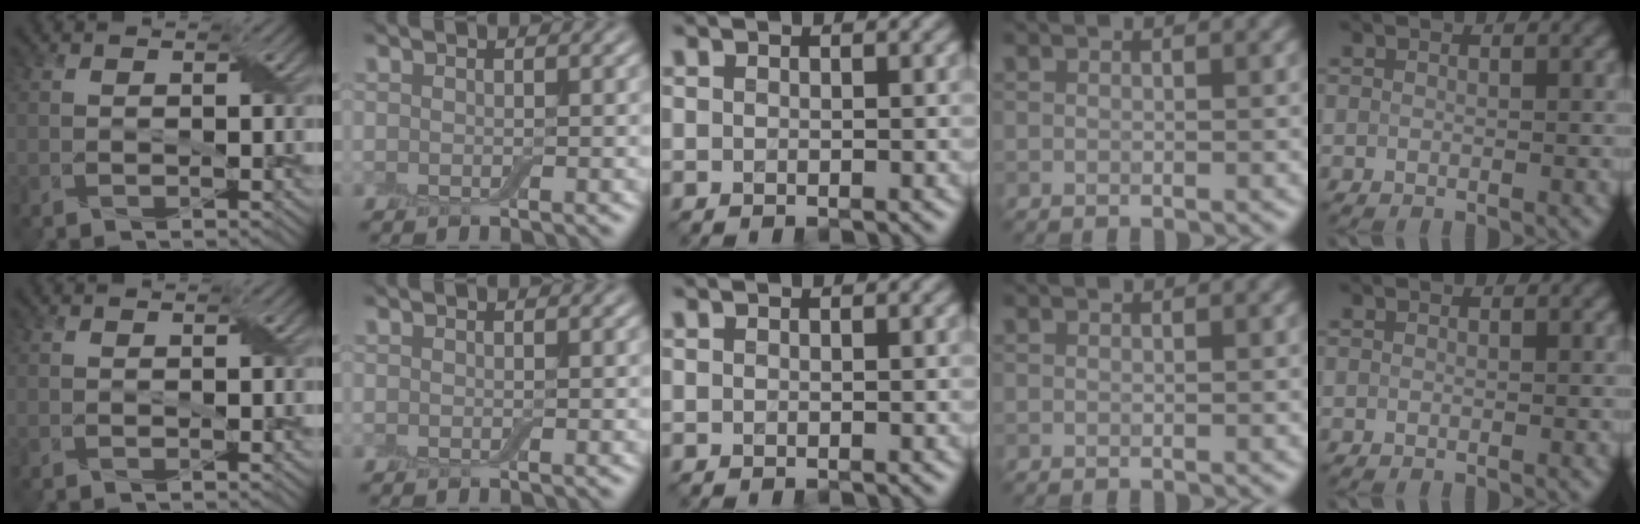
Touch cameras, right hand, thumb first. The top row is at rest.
{}